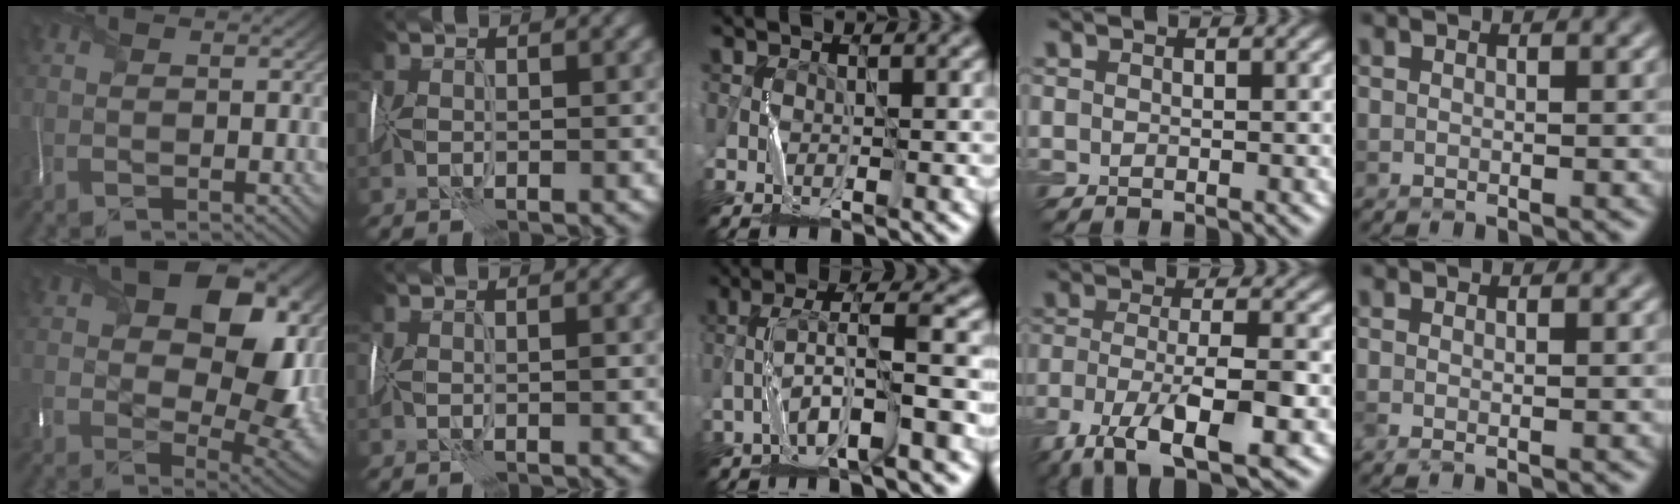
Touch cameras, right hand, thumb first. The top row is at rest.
{"thumb": {"total": 16.2, "force": [3.8, 10.3, 11.9], "torque": [-0.178, -0.012, 0.075]}, "index": {"total": 0.6, "force": [0.2, -0.3, 0.5], "torque": [-0.007, 0.001, 0.003]}, "middle": {"total": 6.0, "force": [-2.5, 0.8, 5.4], "torque": [-0.103, 0.020, -0.050]}, "ring": {"total": 9.4, "force": [-5.0, 2.8, 7.5], "torque": [-0.136, -0.008, -0.094]}, "little": {"total": 0.8, "force": [-0.3, 0.1, 0.8], "torque": [-0.017, -0.007, -0.011]}}